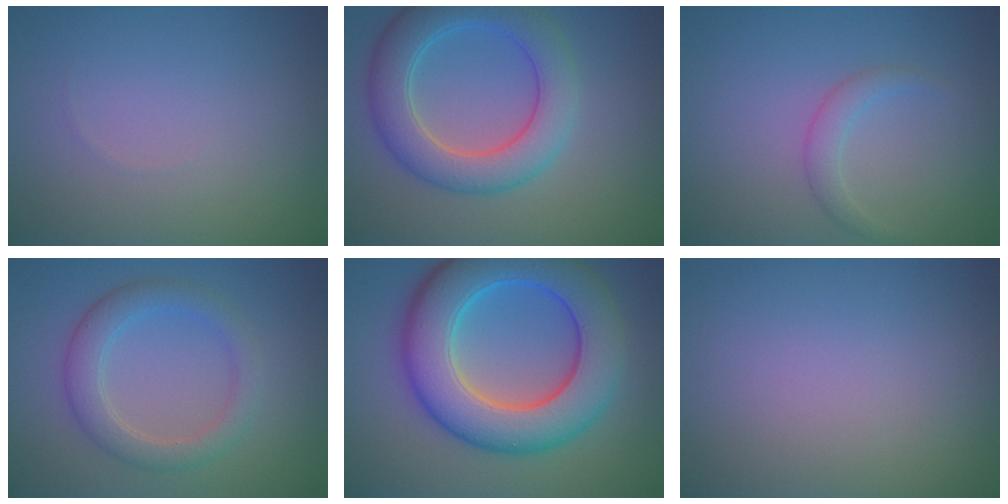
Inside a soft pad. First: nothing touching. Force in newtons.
{"total": 6.4, "press": 6.4, "slide": 0.5}
{"total": 1.6, "press": 1.6, "slide": 0.0}
{"total": 3.5, "press": 3.5, "slide": 0.4}
{"total": 10.8, "press": 10.8, "slide": 0.1}
{"total": 0.0}